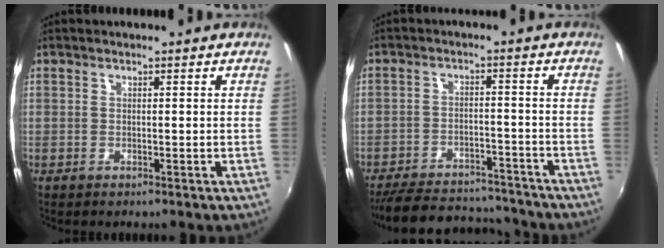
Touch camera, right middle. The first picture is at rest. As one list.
[{"total": 18.8, "force": [-16.5, 5.9, 7.0], "torque": [-0.158, 0.007, -0.225]}]